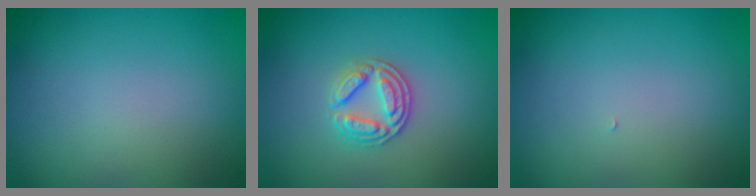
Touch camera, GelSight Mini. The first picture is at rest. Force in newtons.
{"total": 2.9, "press": 2.7, "slide": 0.9}
{"total": 0.0}